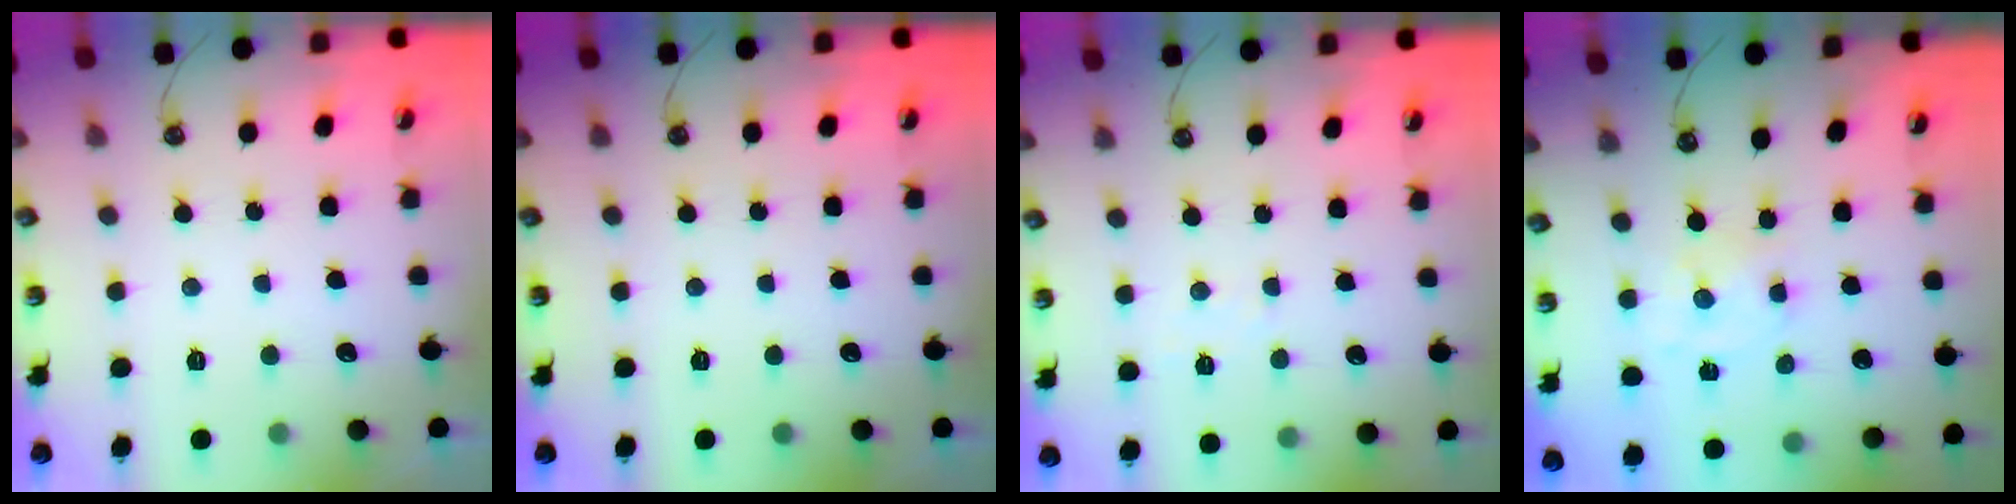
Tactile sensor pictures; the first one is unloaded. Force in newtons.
{"total": 0.0}
{"total": 3.8, "press": 3.7, "slide": 0.5}
{"total": 1.4, "press": 1.4, "slide": 0.2}